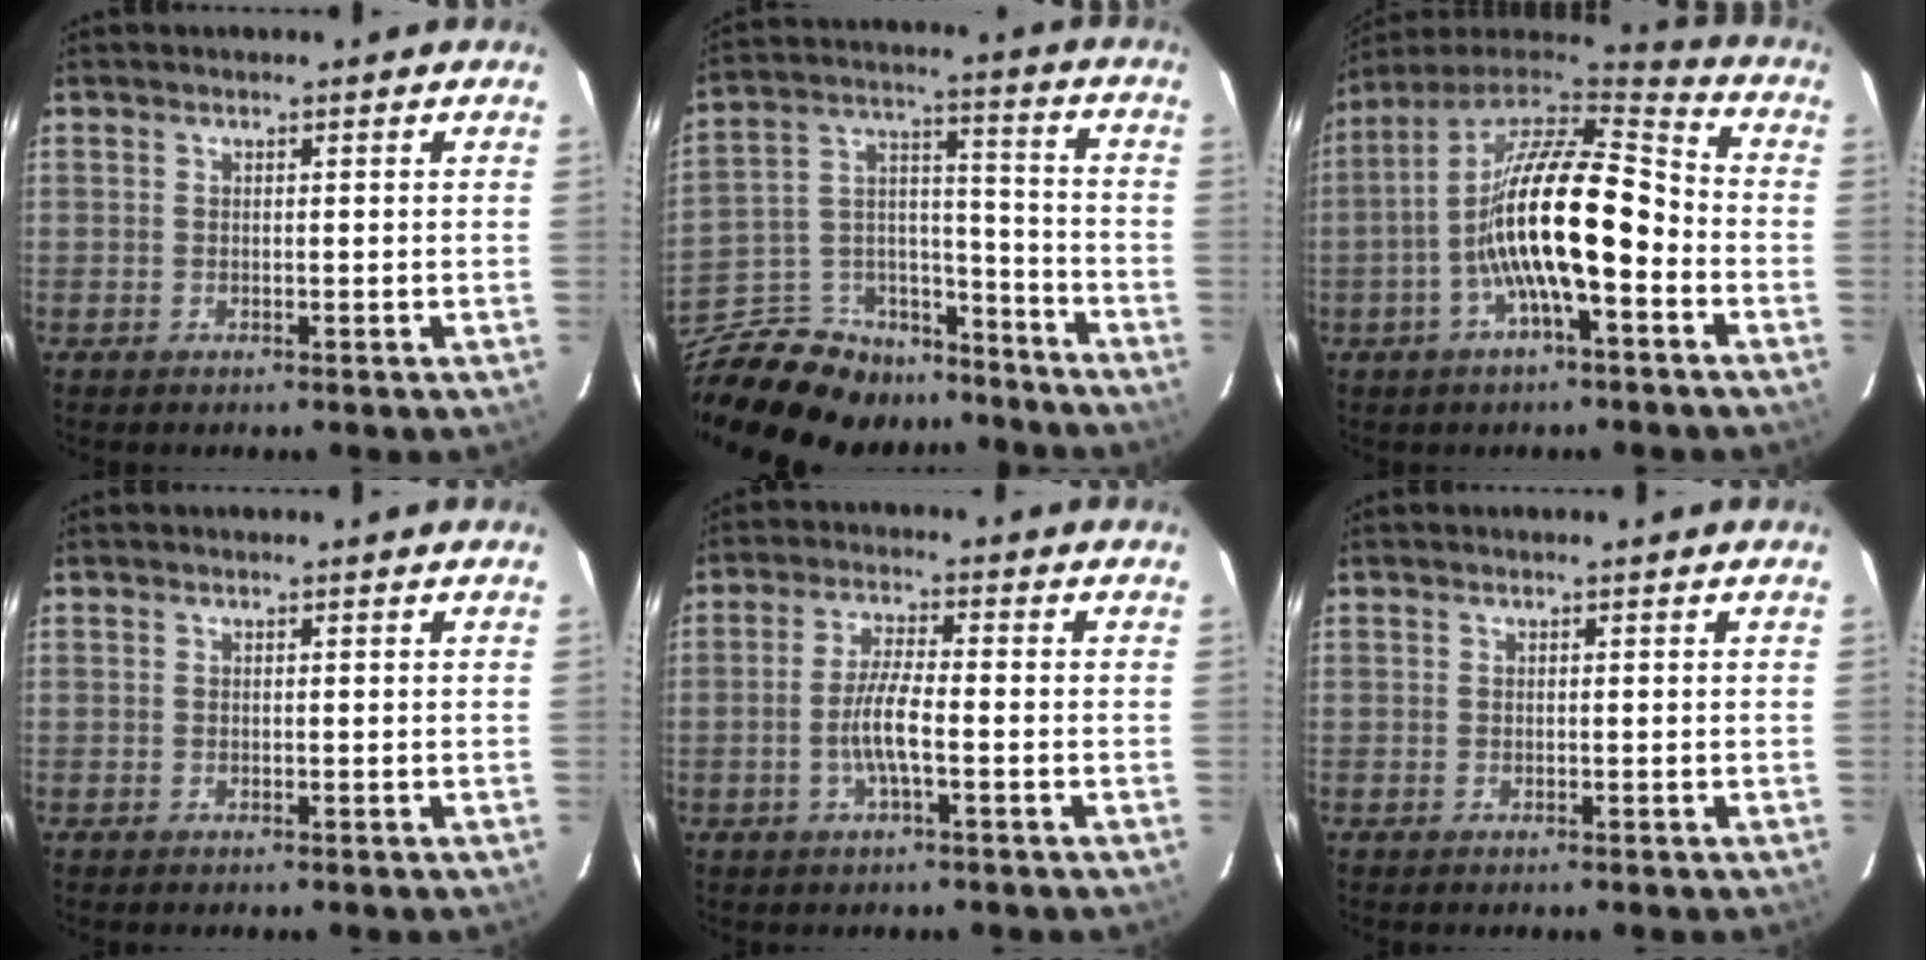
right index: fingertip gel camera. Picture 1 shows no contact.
{"total": 23.5, "force": [-17.5, 12.6, 9.3], "torque": [-0.221, 0.055, -0.257]}
{"total": 17.5, "force": [-4.8, 4.7, 16.2], "torque": [-0.296, -0.001, -0.095]}
{"total": 0.0}
{"total": 5.7, "force": [-1.7, 0.6, 5.4], "torque": [-0.109, -0.001, -0.034]}
{"total": 0.0}